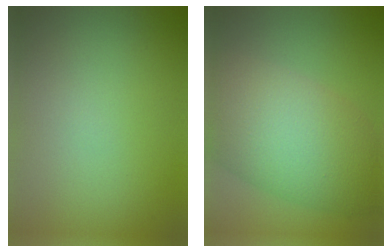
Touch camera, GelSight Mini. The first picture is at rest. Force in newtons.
{"total": 10.4, "press": 10.4, "slide": 0.2}